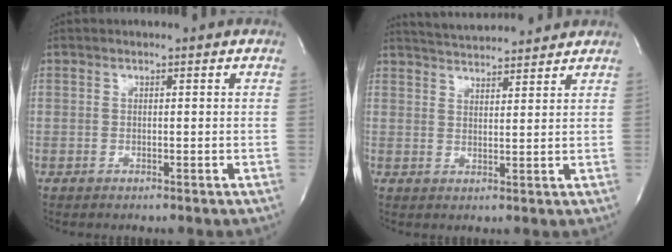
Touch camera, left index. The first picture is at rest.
{"total": 9.0, "force": [8.6, 0.7, 2.5], "torque": [-0.050, 0.022, 0.132]}